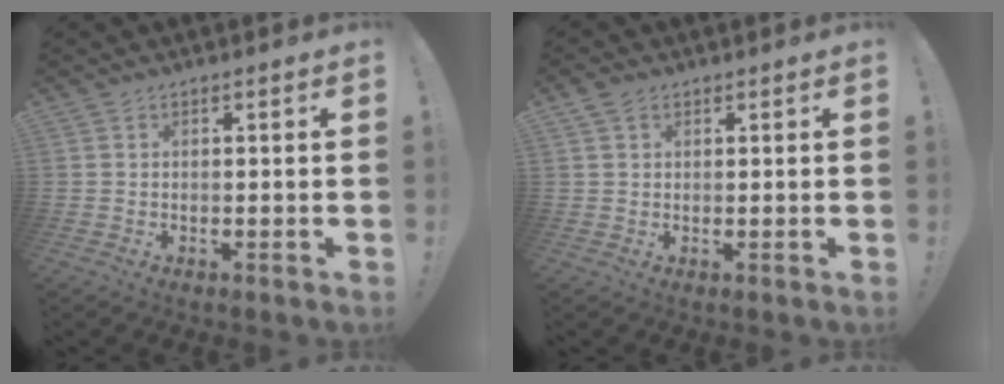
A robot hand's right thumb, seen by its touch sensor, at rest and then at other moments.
{"total": 2.7, "force": [1.5, 1.7, 1.4], "torque": [-0.020, -0.002, 0.029]}